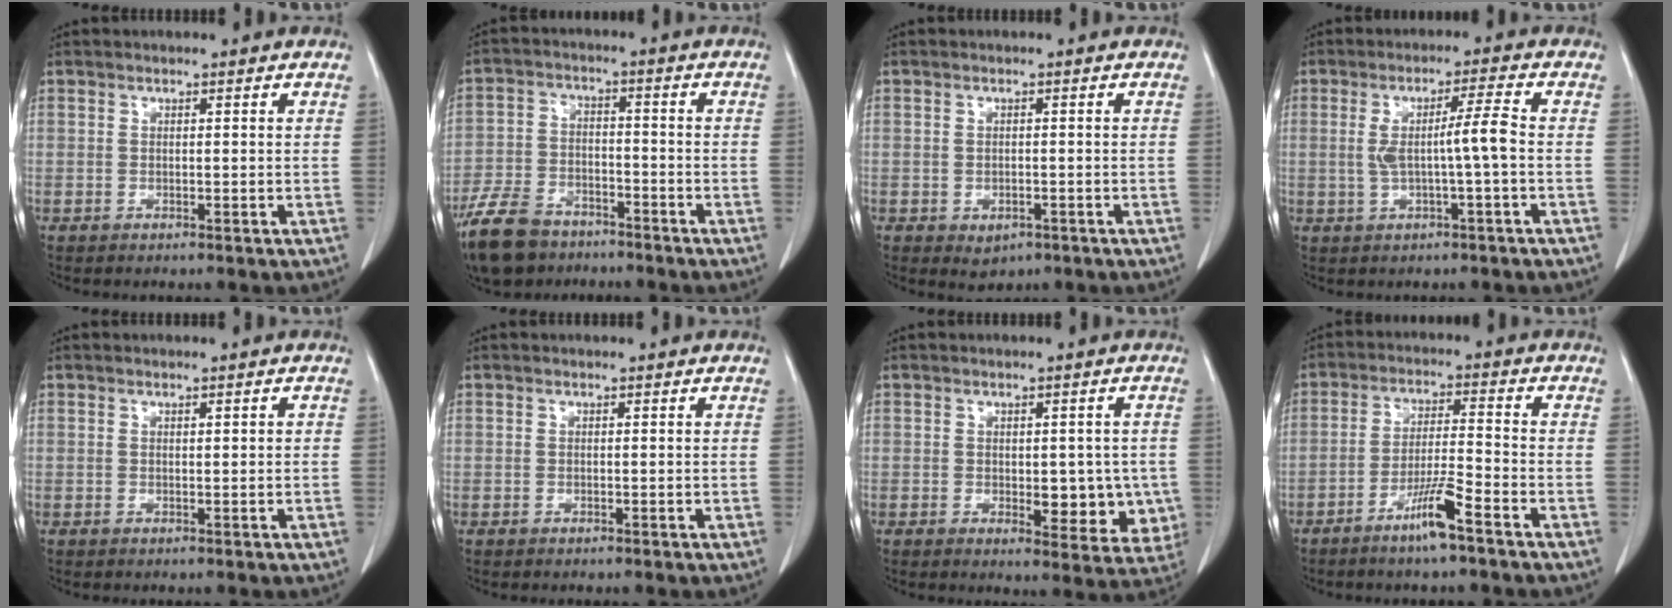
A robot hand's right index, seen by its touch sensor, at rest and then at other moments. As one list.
[{"total": 10.5, "force": [-8.0, 5.2, 4.5], "torque": [-0.101, -0.011, -0.144]}, {"total": 2.3, "force": [-1.2, 1.5, 1.3], "torque": [-0.015, -0.001, -0.004]}, {"total": 5.7, "force": [-0.3, -0.4, 5.6], "torque": [-0.100, 0.009, -0.002]}, {"total": 0.7, "force": [0.2, 0.0, 0.7], "torque": [-0.013, 0.000, 0.004]}, {"total": 0.0}, {"total": 8.2, "force": [-1.0, 4.2, 6.9], "torque": [-0.064, -0.001, -0.003]}, {"total": 6.7, "force": [-4.3, -0.2, 5.2], "torque": [-0.098, -0.006, -0.081]}]